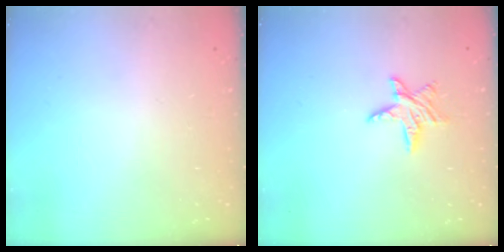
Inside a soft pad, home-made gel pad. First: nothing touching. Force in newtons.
{"total": 6.2, "press": 6.2, "slide": 0.3}